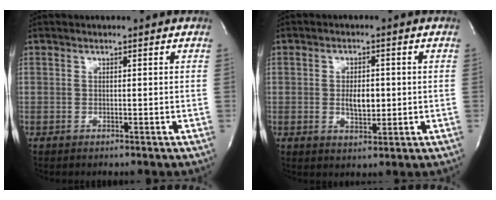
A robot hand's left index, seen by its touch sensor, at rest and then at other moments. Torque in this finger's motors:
{"motor_torque": [0.20, -0.15, 0.10, 0.04]}